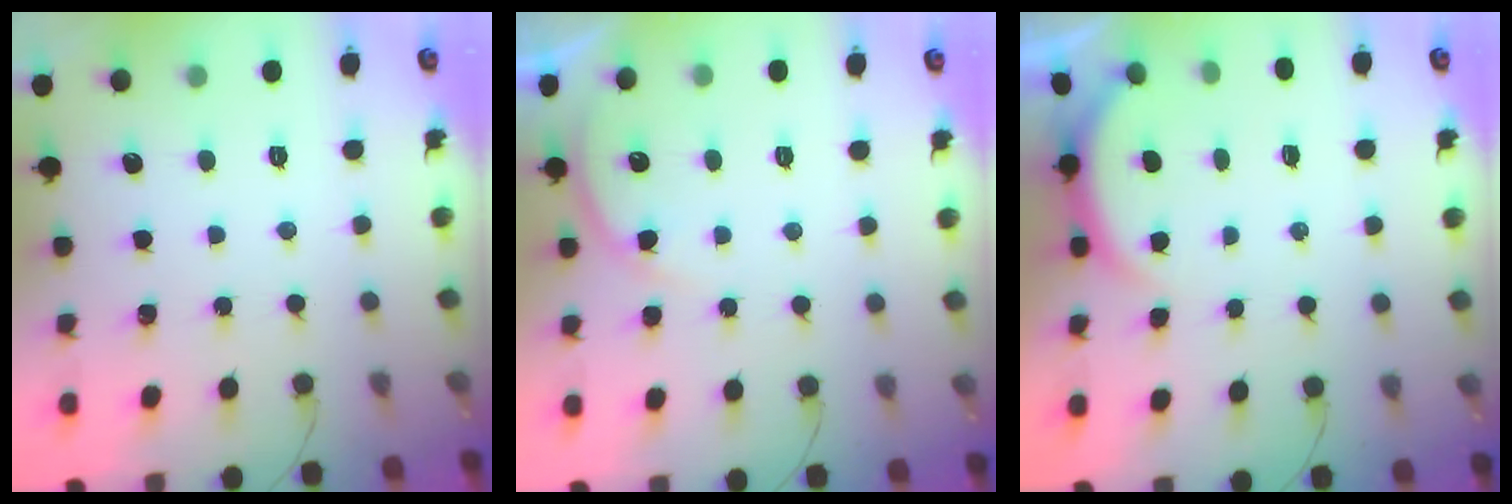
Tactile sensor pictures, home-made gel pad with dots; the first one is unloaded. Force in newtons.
{"total": 4.2, "press": 4.1, "slide": 0.5}
{"total": 2.6, "press": 2.5, "slide": 0.6}